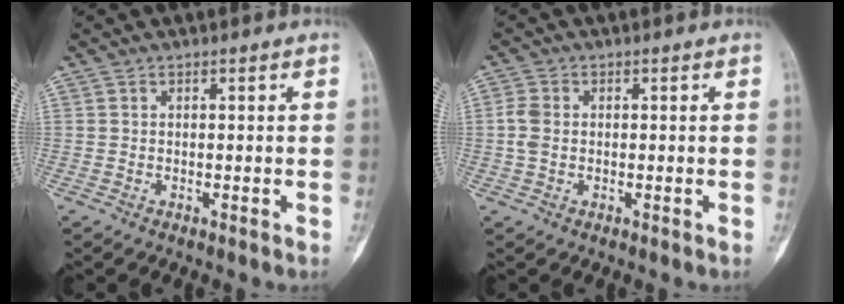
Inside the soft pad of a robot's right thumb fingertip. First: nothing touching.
{"total": 3.1, "force": [-0.1, 2.2, 2.1], "torque": [-0.054, 0.005, -0.006]}